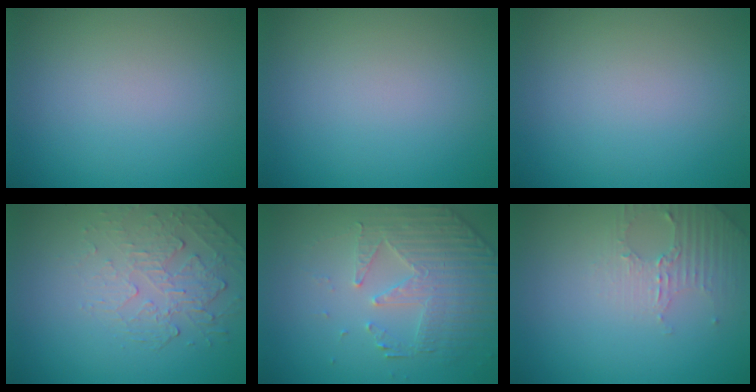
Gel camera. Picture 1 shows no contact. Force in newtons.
{"total": 0.0}
{"total": 0.0}
{"total": 2.2, "press": 1.4, "slide": 1.7}
{"total": 4.8, "press": 3.7, "slide": 3.1}
{"total": 2.6, "press": 2.5, "slide": 0.7}